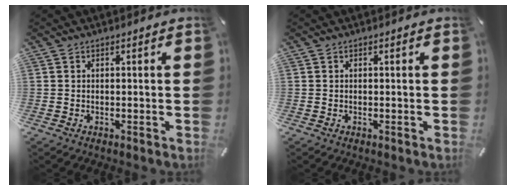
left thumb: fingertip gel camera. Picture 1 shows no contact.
{"total": 0.0}